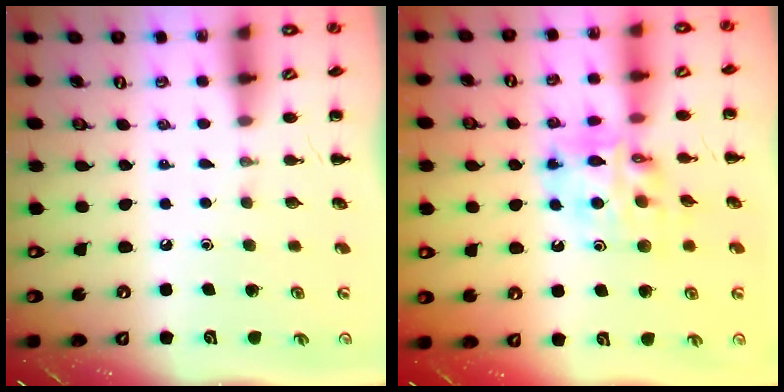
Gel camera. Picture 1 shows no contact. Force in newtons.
{"total": 11.3, "press": 11.0, "slide": 2.7}